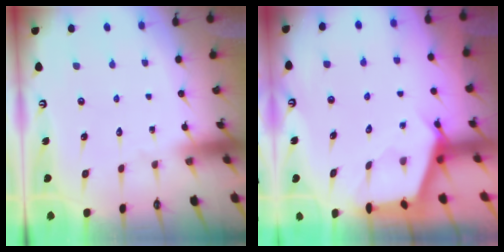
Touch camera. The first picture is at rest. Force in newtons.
{"total": 2.7, "press": 2.7, "slide": 0.3}